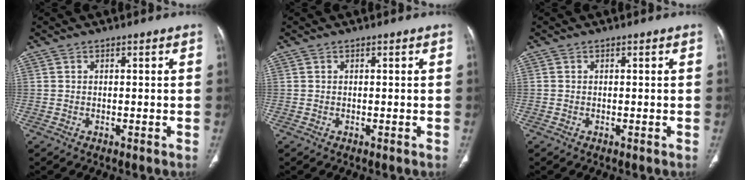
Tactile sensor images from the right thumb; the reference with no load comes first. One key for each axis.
{"total": 0.0}
{"total": 0.0}